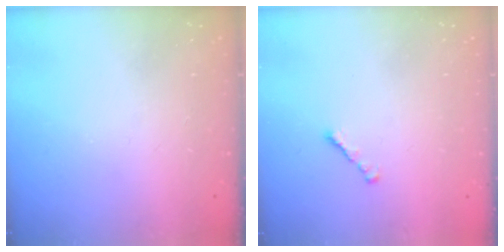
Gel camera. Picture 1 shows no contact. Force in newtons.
{"total": 1.3, "press": 1.2, "slide": 0.5}